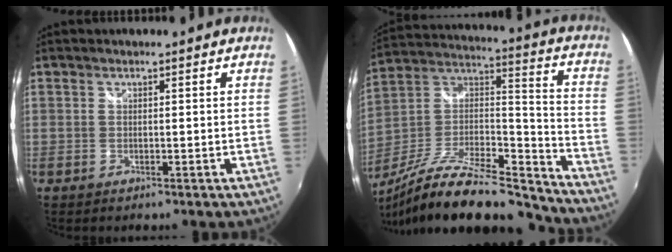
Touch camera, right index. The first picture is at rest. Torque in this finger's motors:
{"motor_torque": [0.31, -0.86, 0.12, 0.10]}